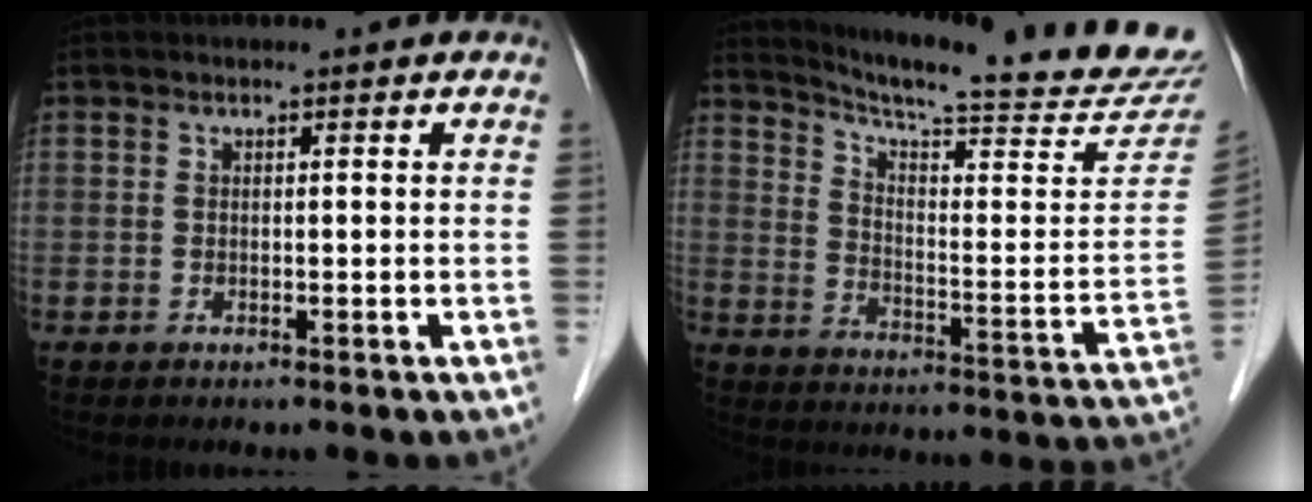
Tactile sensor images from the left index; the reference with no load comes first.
{"total": 24.2, "force": [22.6, 0.0, 8.6], "torque": [-0.134, -0.101, 0.290]}